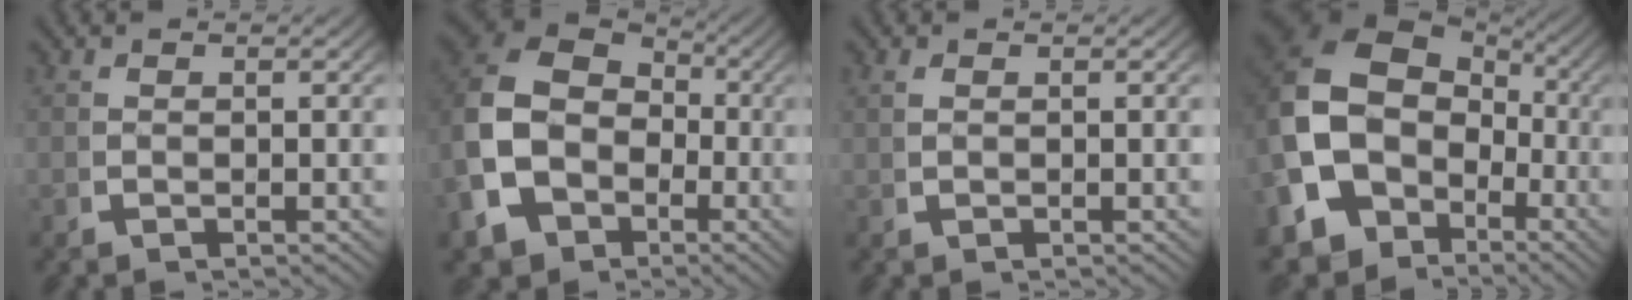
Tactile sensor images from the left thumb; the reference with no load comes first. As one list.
[{"total": 12.7, "force": [0.4, 10.2, 7.6], "torque": [-0.181, -0.027, 0.013]}, {"total": 0.6, "force": [0.5, 0.0, 0.3], "torque": [-0.009, 0.000, 0.014]}, {"total": 15.9, "force": [-1.1, 12.2, 10.1], "torque": [-0.228, -0.052, -0.004]}]